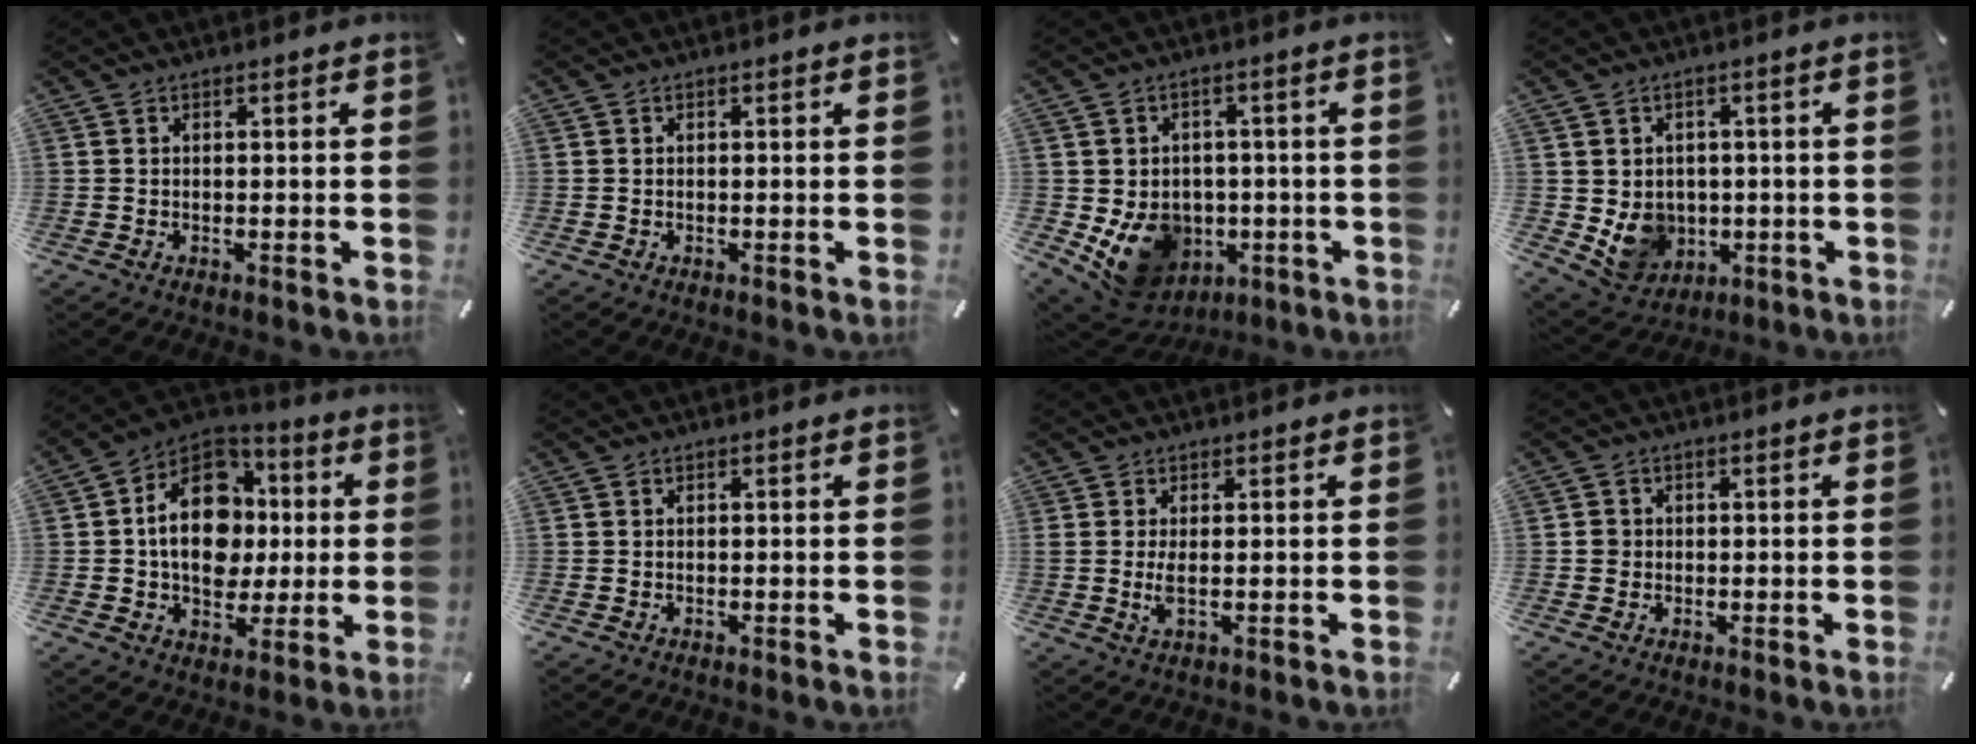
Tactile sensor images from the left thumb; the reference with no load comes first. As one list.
[{"total": 0.0}, {"total": 11.5, "force": [-2.6, 9.9, 5.3], "torque": [-0.101, 0.001, -0.038]}, {"total": 7.9, "force": [-0.3, 7.5, 2.5], "torque": [-0.044, -0.007, 0.002]}, {"total": 17.5, "force": [0.1, 13.5, 11.2], "torque": [-0.202, 0.011, 0.002]}, {"total": 0.0}, {"total": 3.3, "force": [0.1, 0.7, 3.3], "torque": [-0.067, -0.006, 0.001]}, {"total": 1.7, "force": [-0.1, 1.6, 0.5], "torque": [-0.009, 0.006, -0.005]}]